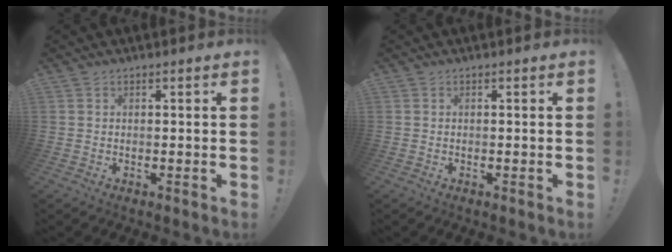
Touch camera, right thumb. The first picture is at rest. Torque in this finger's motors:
{"motor_torque": [0.00, 0.00, -0.02, 0.02, 0.00]}